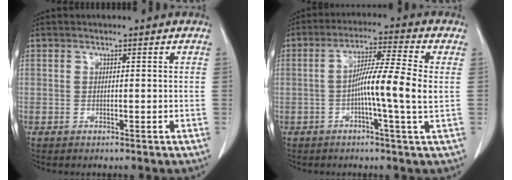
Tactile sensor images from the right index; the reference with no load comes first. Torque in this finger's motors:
{"motor_torque": [1.11, -0.16, 0.51, 0.16]}